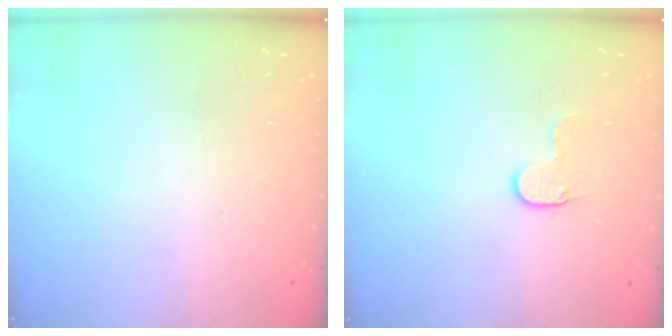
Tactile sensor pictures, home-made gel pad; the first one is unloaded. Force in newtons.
{"total": 5.1, "press": 5.1, "slide": 0.5}